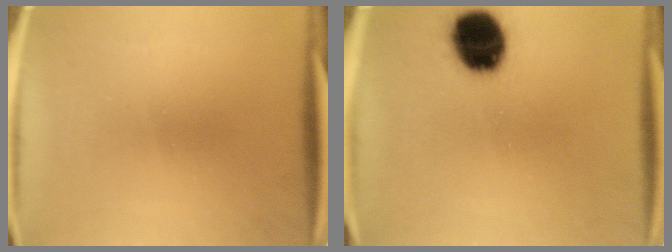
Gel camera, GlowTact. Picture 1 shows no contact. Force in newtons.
{"total": 15.0}